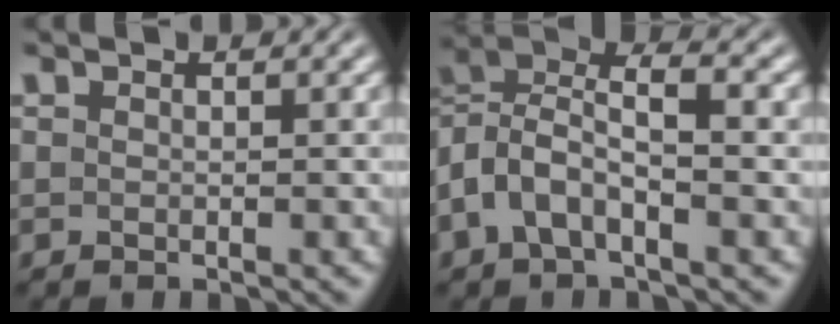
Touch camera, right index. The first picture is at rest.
{"total": 9.1, "force": [1.5, 6.4, 6.3], "torque": [-0.136, -0.004, 0.015]}